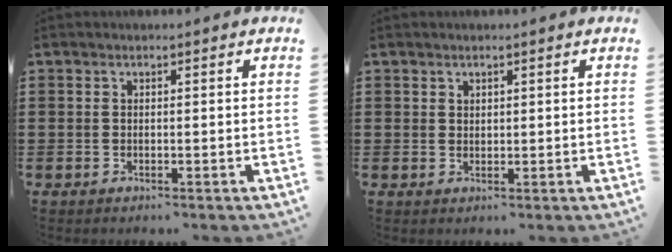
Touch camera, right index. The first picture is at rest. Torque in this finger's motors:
{"motor_torque": [-0.34, 0.52, 0.01, -0.01]}